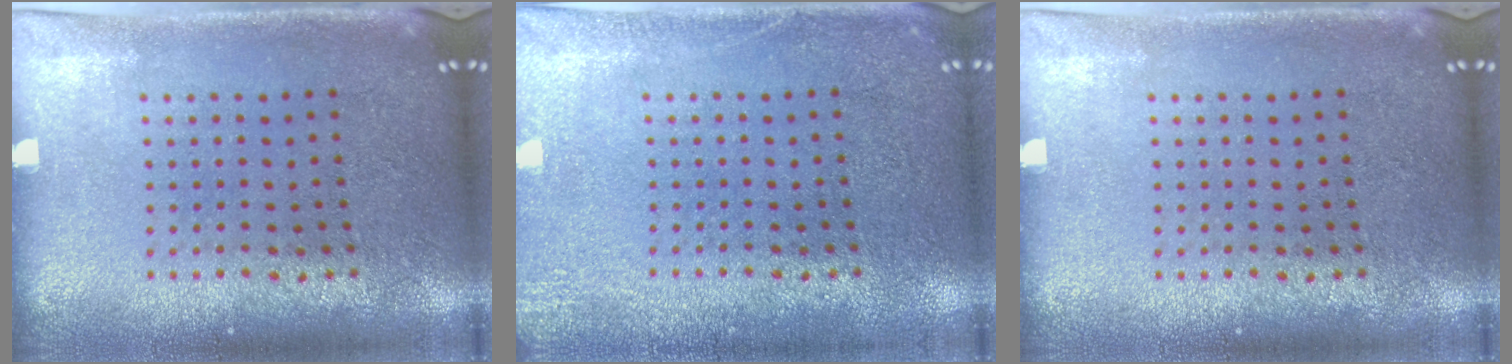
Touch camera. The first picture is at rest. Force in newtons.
{"total": 2.1, "press": 2.1, "slide": 0.3}
{"total": 0.0}